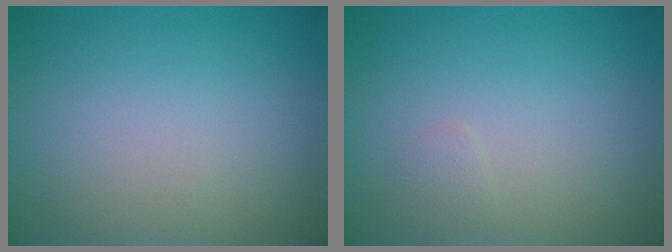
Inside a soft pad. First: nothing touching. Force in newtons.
{"total": 0.5, "press": 0.5, "slide": 0.0}